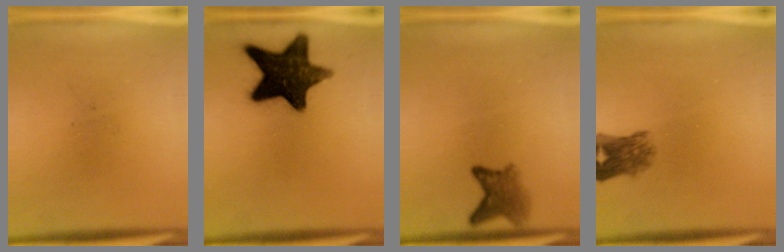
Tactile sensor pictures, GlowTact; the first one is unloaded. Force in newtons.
{"total": 16.0}
{"total": 3.7}
{"total": 4.1}